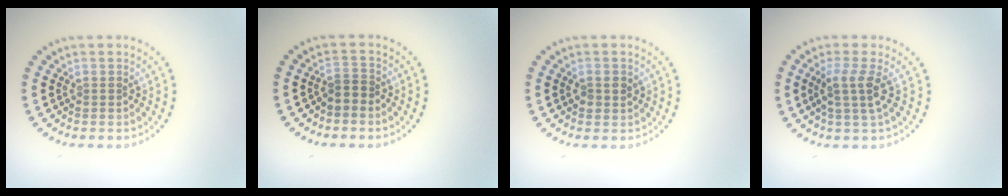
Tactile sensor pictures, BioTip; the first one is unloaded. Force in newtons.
{"total": 1.0, "press": 0.7, "slide": 0.7}
{"total": 1.5, "press": 1.5, "slide": 0.2}
{"total": 2.7, "press": 2.1, "slide": 1.6}